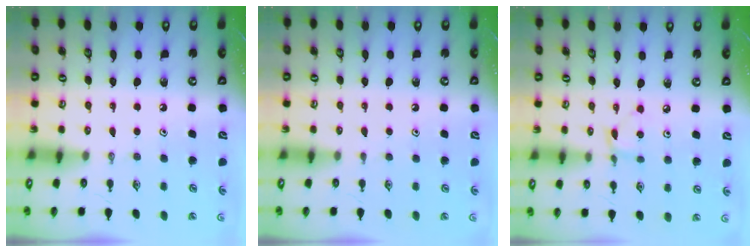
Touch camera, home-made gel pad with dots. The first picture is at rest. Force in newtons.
{"total": 1.3, "press": 1.2, "slide": 0.3}
{"total": 2.6, "press": 2.6, "slide": 0.1}